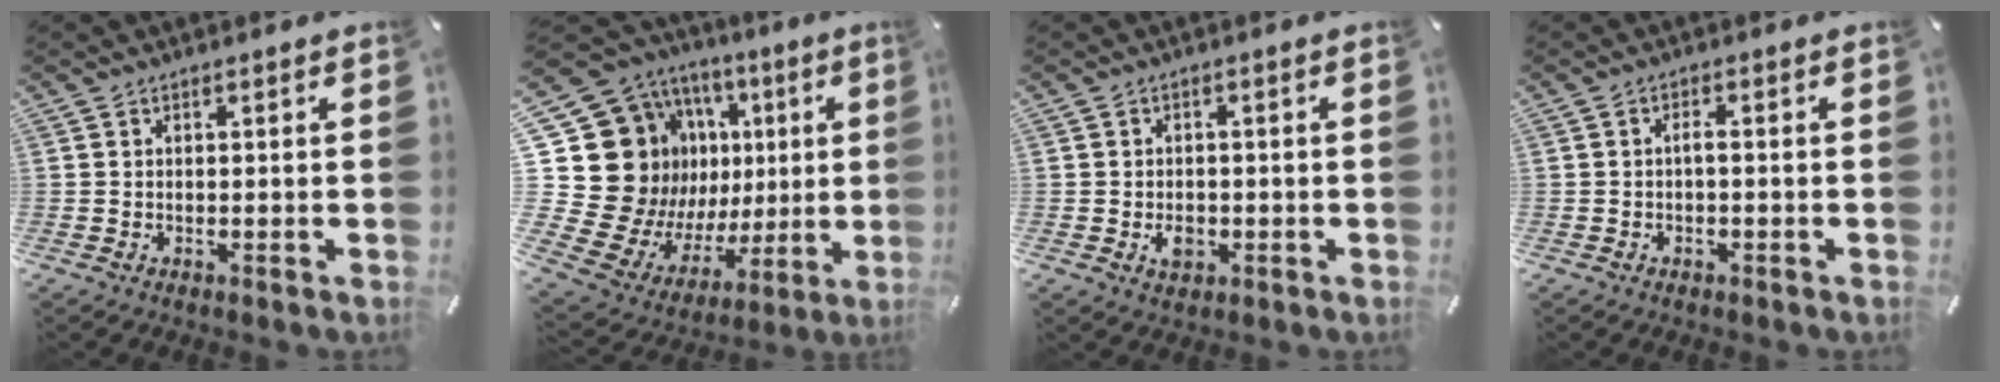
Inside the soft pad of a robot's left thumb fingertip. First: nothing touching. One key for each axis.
{"total": 27.3, "fx": 4.8, "fy": 21.1, "fz": 16.7, "tx": -0.296, "ty": -0.068, "tz": 0.142}
{"total": 3.9, "fx": -1.0, "fy": 3.0, "fz": 2.3, "tx": -0.037, "ty": -0.001, "tz": -0.020}
{"total": 1.8, "fx": -0.5, "fy": 0.7, "fz": 1.6, "tx": -0.030, "ty": 0.005, "tz": -0.011}